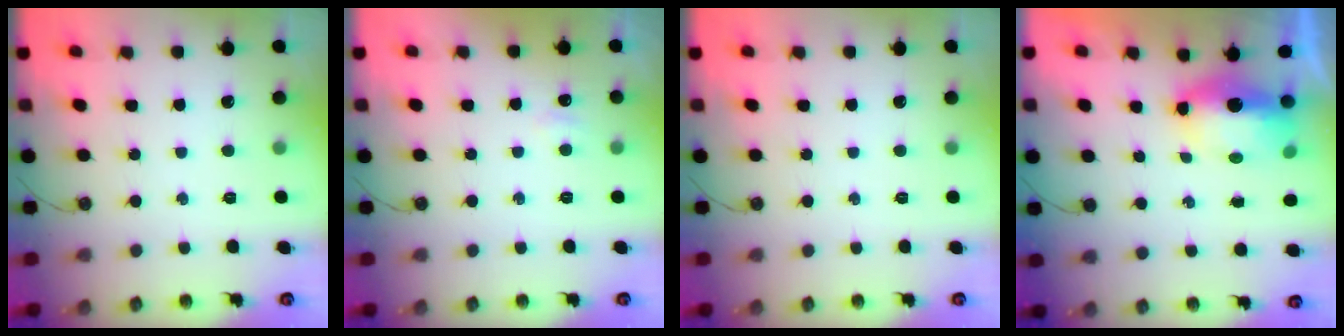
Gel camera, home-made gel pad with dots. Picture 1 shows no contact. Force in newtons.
{"total": 3.5, "press": 2.8, "slide": 2.2}
{"total": 0.0}
{"total": 9.0, "press": 8.1, "slide": 3.9}